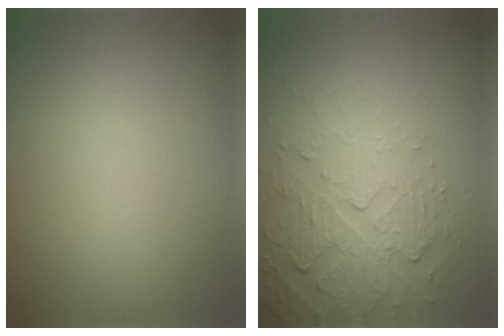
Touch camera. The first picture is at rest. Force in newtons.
{"total": 5.5, "press": 3.5, "slide": 4.2}